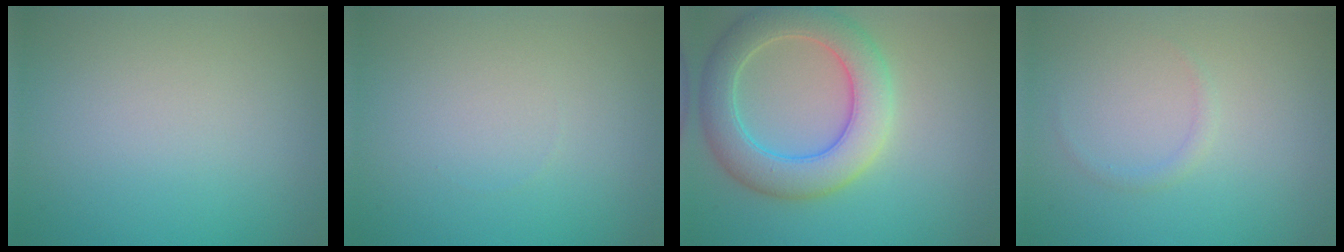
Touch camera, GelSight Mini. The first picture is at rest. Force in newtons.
{"total": 0.0}
{"total": 6.8, "press": 6.8, "slide": 0.7}
{"total": 0.8, "press": 0.8, "slide": 0.2}